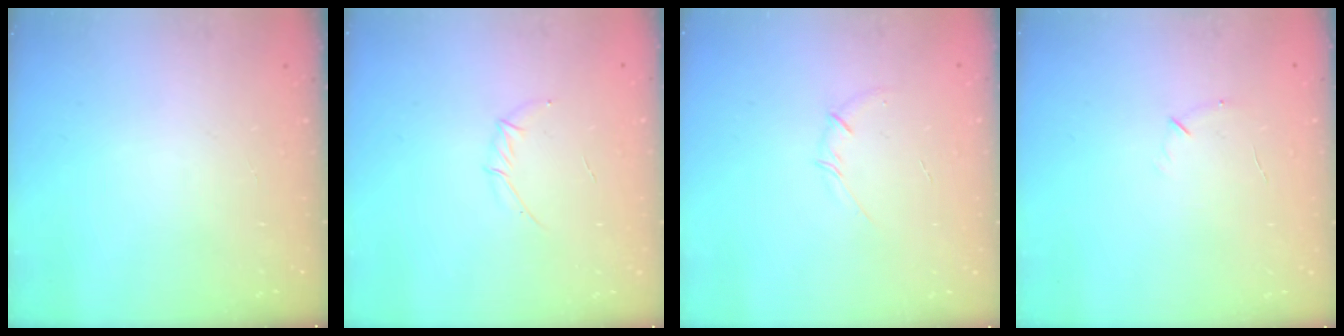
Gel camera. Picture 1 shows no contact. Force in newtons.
{"total": 4.1, "press": 3.9, "slide": 1.0}
{"total": 3.6, "press": 3.4, "slide": 1.2}
{"total": 4.3, "press": 4.1, "slide": 1.1}